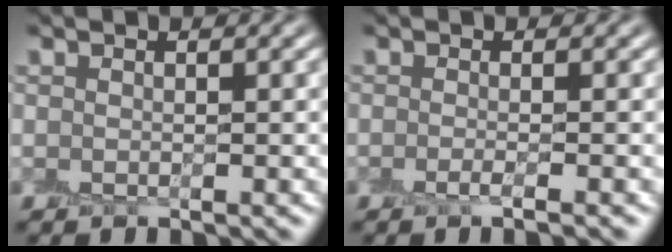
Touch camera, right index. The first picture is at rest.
{"total": 1.0, "force": [-0.5, -0.1, 0.9], "torque": [-0.020, -0.007, -0.010]}